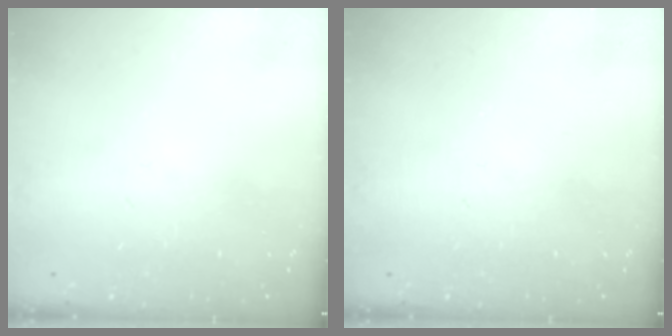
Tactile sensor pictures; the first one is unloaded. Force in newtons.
{"total": 0.0}